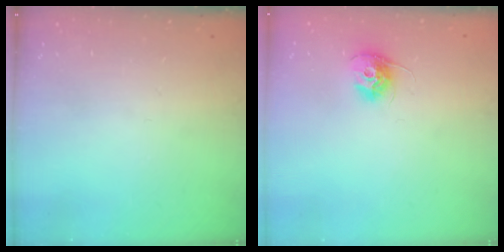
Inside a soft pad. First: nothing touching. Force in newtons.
{"total": 10.3, "press": 10.3, "slide": 0.5}